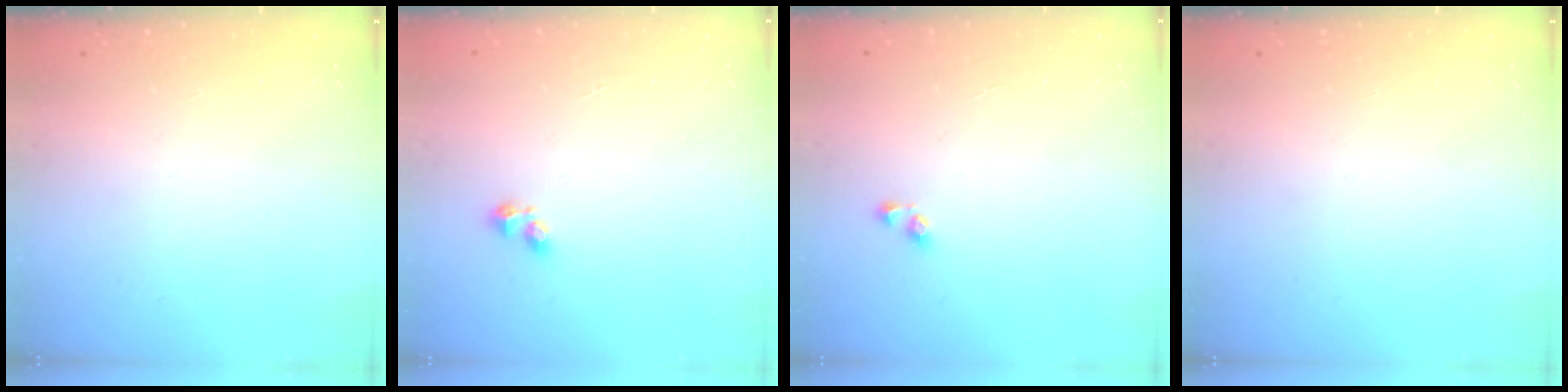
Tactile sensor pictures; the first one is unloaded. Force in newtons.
{"total": 2.2, "press": 2.1, "slide": 0.7}
{"total": 2.9, "press": 2.9, "slide": 0.3}
{"total": 0.0}